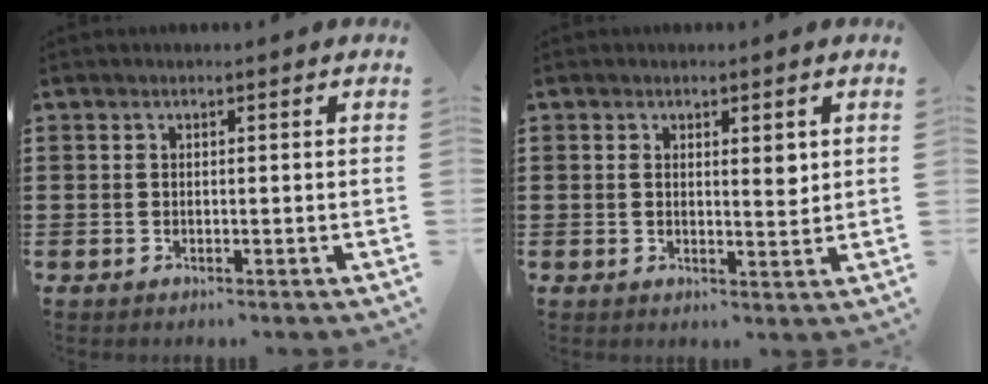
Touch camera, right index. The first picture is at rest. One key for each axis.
{"total": 2.6, "fx": 1.0, "fy": 0.8, "fz": 2.3, "tx": -0.039, "ty": 0.000, "tz": 0.015}